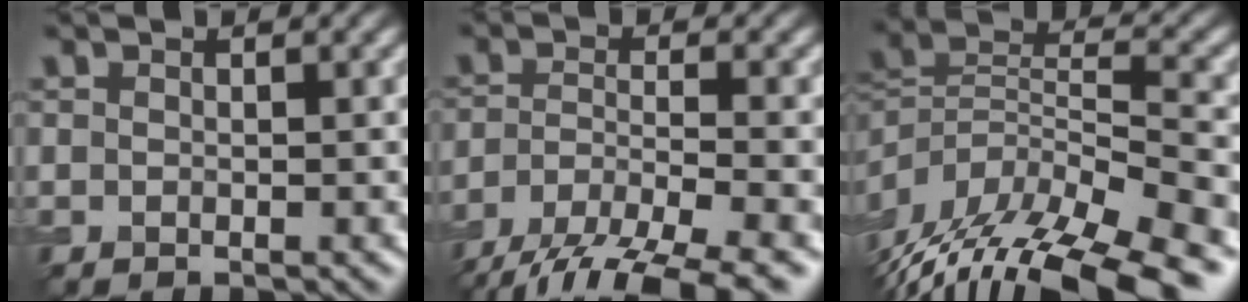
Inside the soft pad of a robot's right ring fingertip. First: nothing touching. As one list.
[{"total": 9.3, "force": [-7.1, 2.5, 5.6], "torque": [-0.098, -0.022, -0.119]}, {"total": 15.6, "force": [-11.7, 5.0, 9.0], "torque": [-0.155, 0.014, -0.180]}]